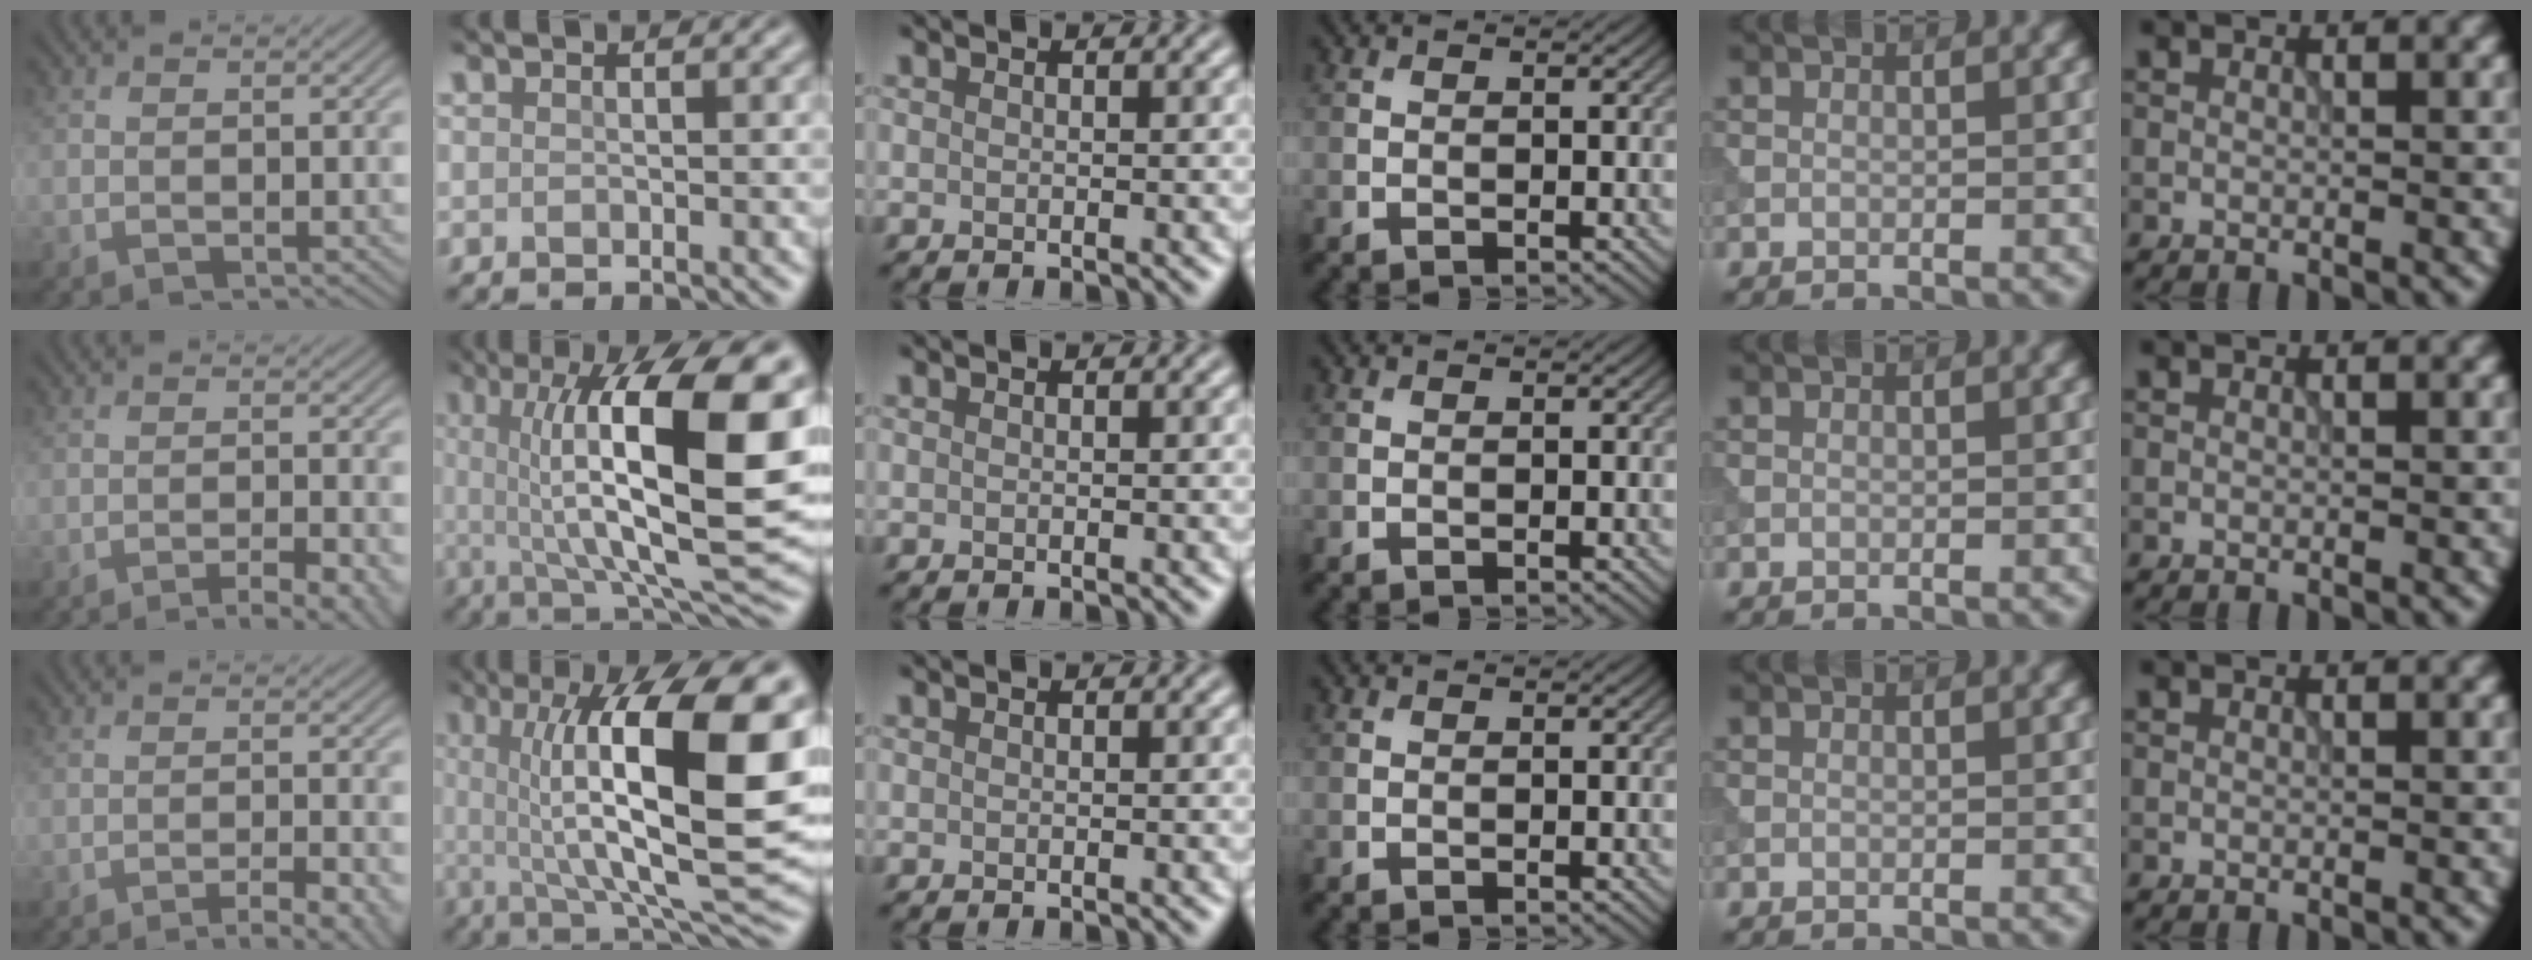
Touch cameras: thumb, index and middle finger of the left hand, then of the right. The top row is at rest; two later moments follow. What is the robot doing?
{"motion": "extract", "object": "tissue"}